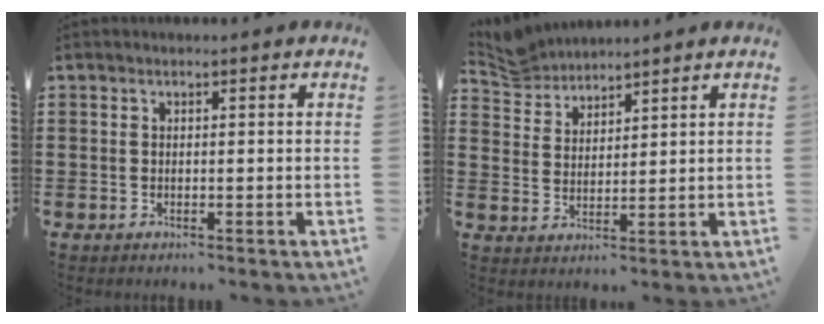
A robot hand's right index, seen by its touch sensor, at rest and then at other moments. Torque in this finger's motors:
{"motor_torque": [-0.79, 1.14, -0.14, -0.03]}